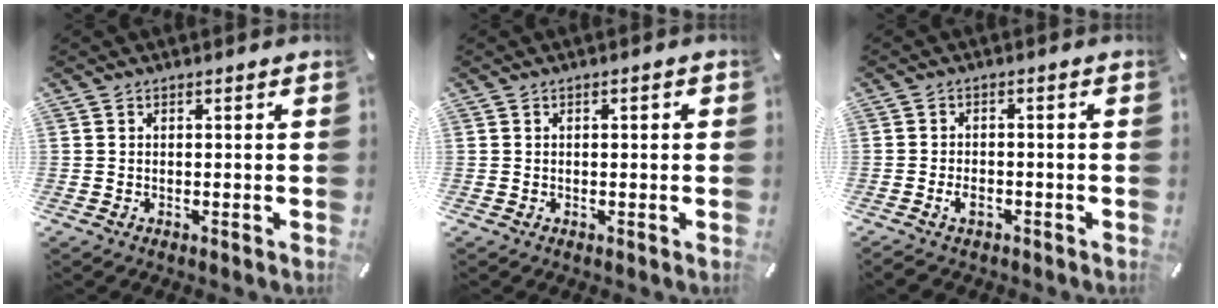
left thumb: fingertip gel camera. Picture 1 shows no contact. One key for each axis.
{"total": 0.8, "fx": -0.1, "fy": 0.4, "fz": 0.6, "tx": -0.011, "ty": 0.002, "tz": -0.004}
{"total": 3.3, "fx": -1.8, "fy": 1.9, "fz": 2.1, "tx": -0.041, "ty": 0.006, "tz": -0.035}